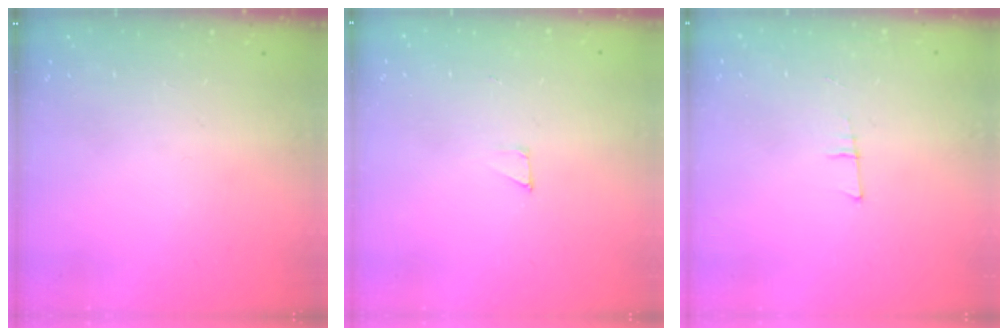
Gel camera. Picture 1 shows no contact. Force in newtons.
{"total": 3.2, "press": 3.2, "slide": 0.3}
{"total": 5.6, "press": 4.7, "slide": 2.9}